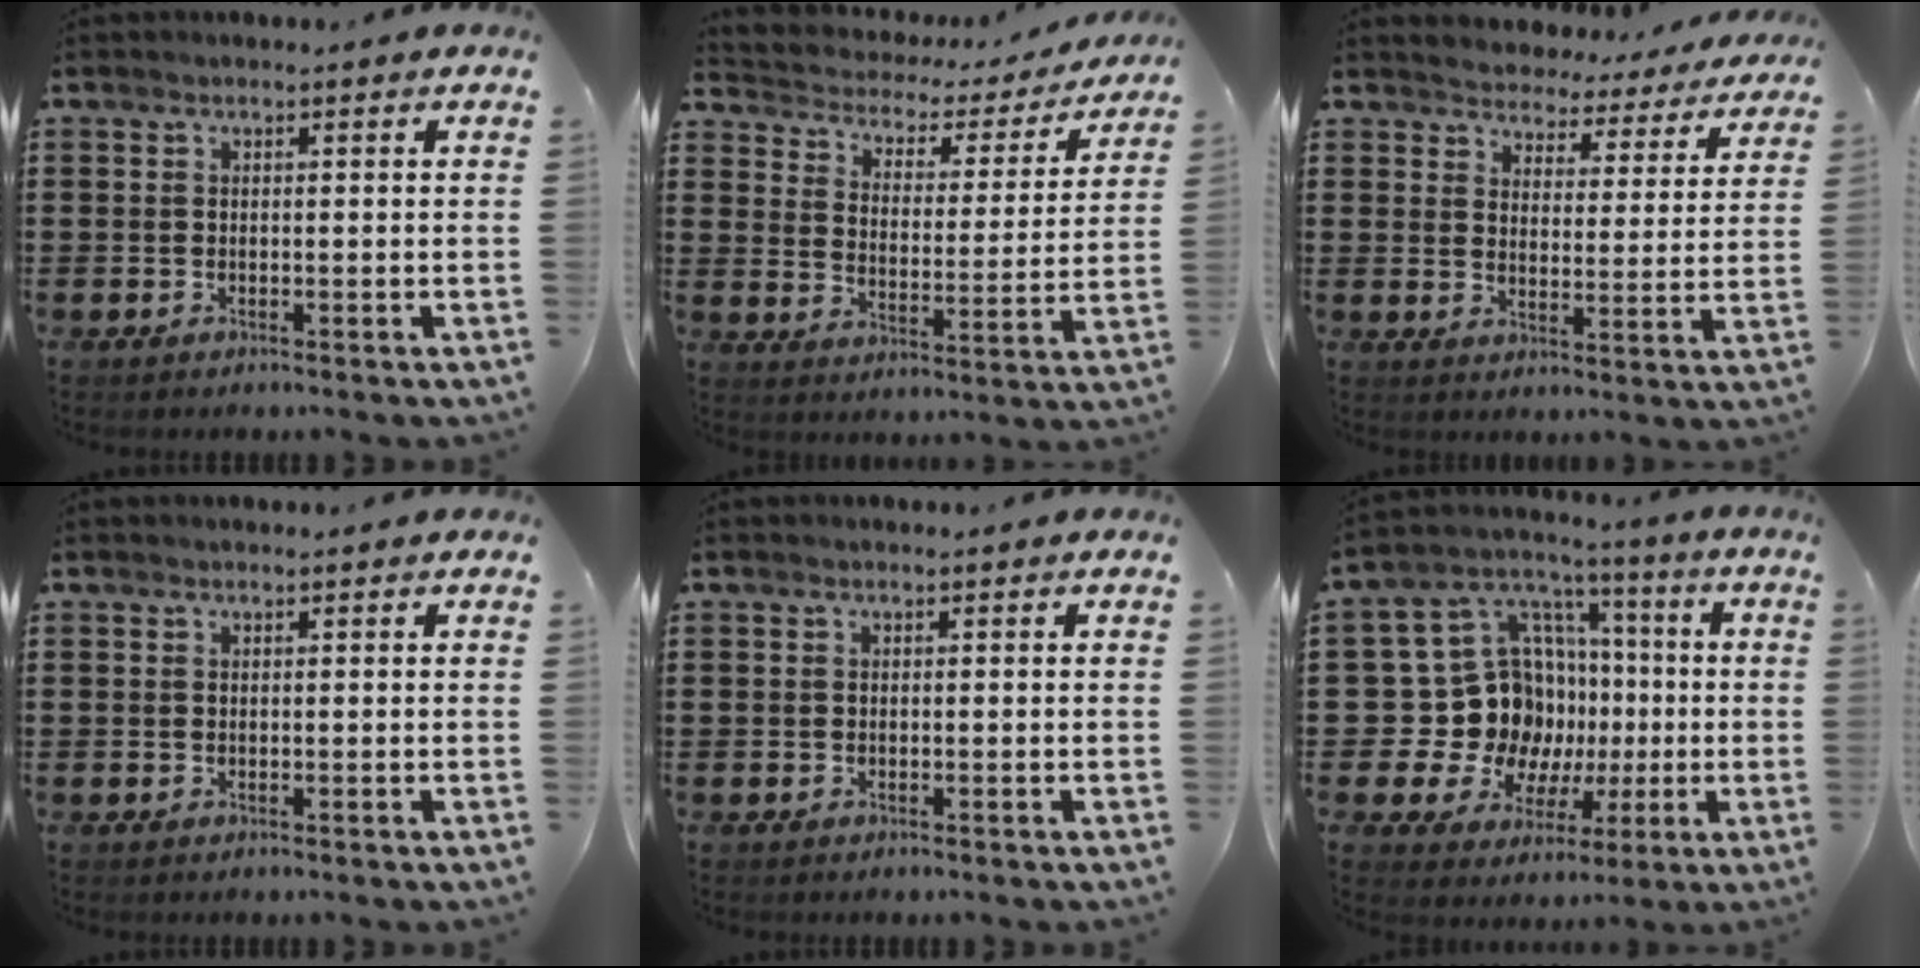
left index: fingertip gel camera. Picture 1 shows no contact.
{"total": 2.4, "force": [1.9, 1.4, 0.2], "torque": [-0.026, -0.018, 0.021]}
{"total": 4.3, "force": [4.3, 0.3, -0.5], "torque": [-0.018, -0.037, 0.072]}
{"total": 0.0}
{"total": 0.0}
{"total": 16.4, "force": [-1.1, 14.8, 7.0], "torque": [-0.176, -0.023, 0.009]}